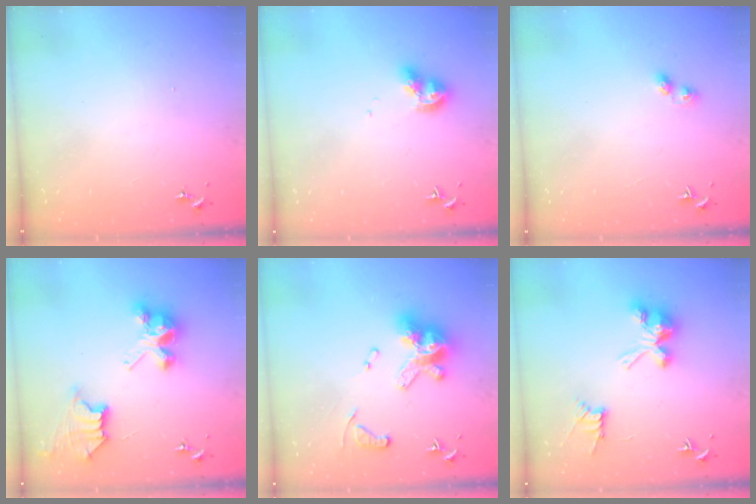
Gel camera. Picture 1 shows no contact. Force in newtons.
{"total": 9.6, "press": 9.6, "slide": 1.1}
{"total": 3.8, "press": 3.8, "slide": 0.2}
{"total": 10.0, "press": 9.9, "slide": 0.6}
{"total": 17.3, "press": 17.2, "slide": 1.6}
{"total": 10.5, "press": 10.5, "slide": 0.5}